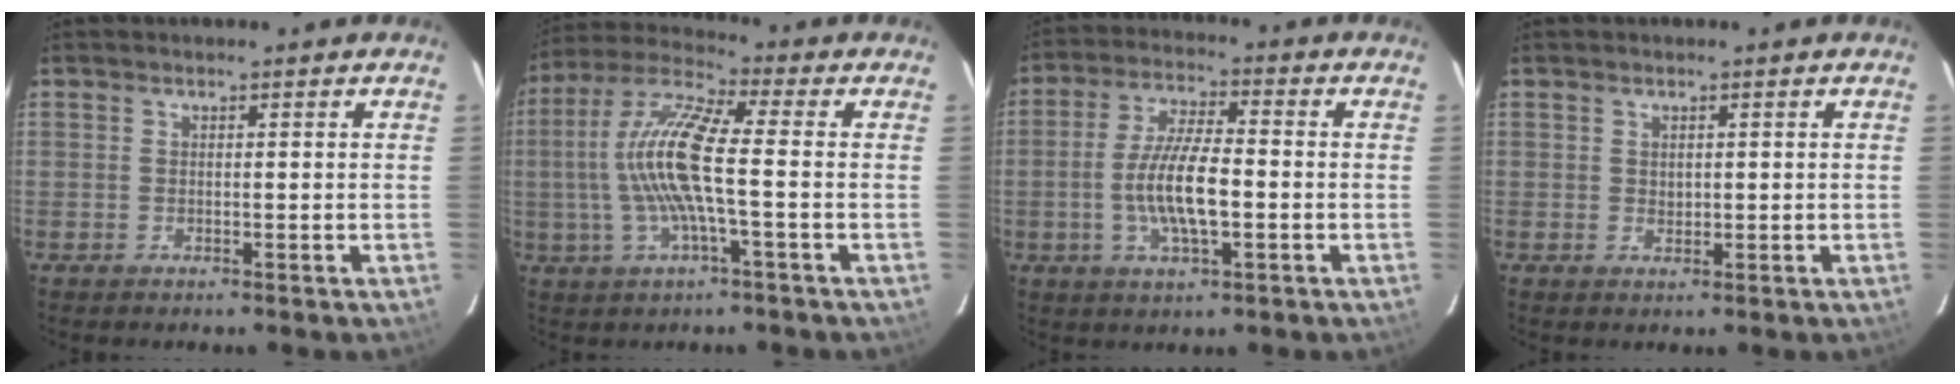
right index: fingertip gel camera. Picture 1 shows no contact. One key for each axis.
{"total": 12.9, "fx": -0.9, "fy": 1.7, "fz": 12.7, "tx": -0.254, "ty": 0.008, "tz": -0.022}
{"total": 10.0, "fx": -2.0, "fy": 2.9, "fz": 9.3, "tx": -0.185, "ty": -0.001, "tz": -0.037}
{"total": 1.1, "fx": 0.5, "fy": 1.0, "fz": 0.2, "tx": 0.000, "ty": 0.001, "tz": 0.011}